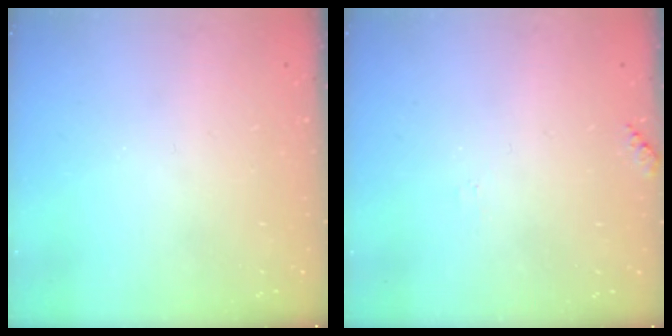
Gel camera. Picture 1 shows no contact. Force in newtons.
{"total": 5.8, "press": 5.7, "slide": 0.6}